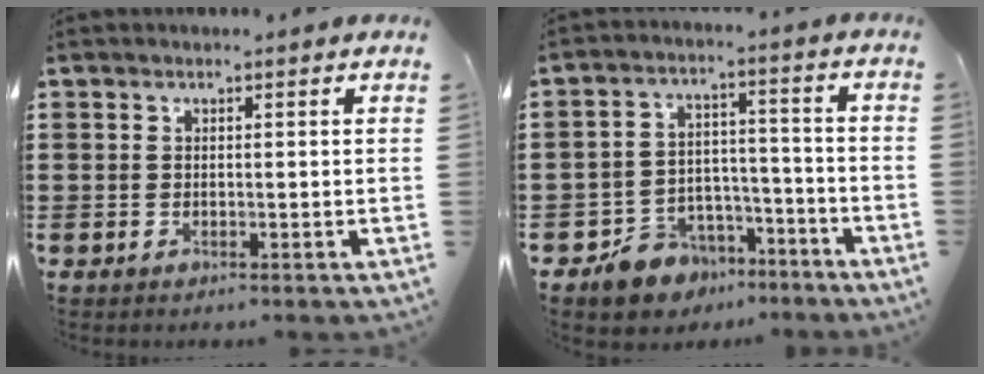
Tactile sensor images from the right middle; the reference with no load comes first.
{"total": 7.2, "force": [-6.2, 3.8, 0.5], "torque": [-0.021, 0.031, -0.122]}